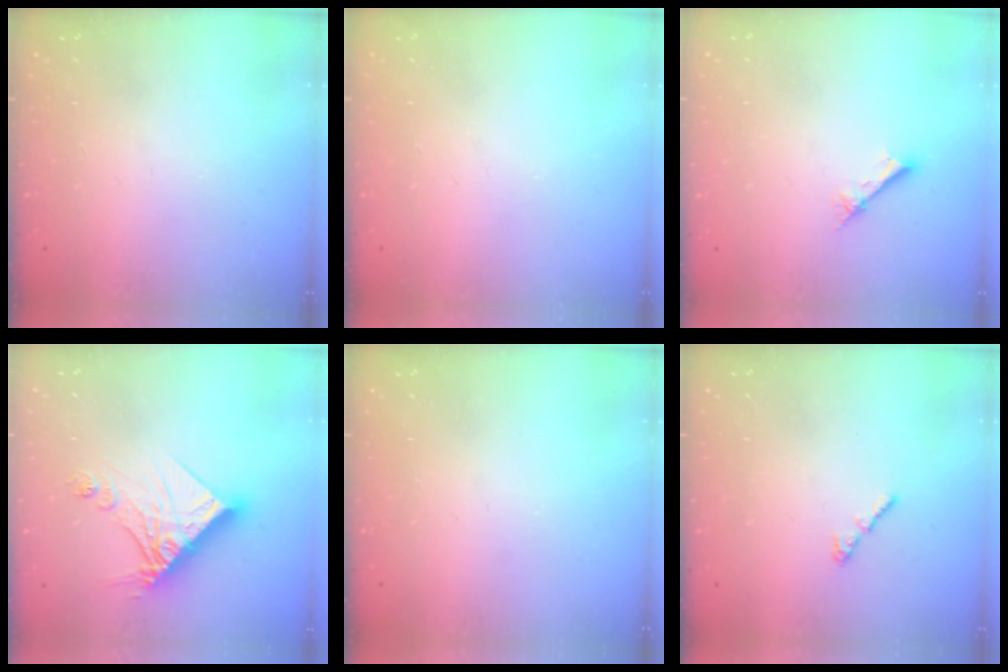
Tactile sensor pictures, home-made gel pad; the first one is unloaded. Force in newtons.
{"total": 0.0}
{"total": 2.1, "press": 2.1, "slide": 0.2}
{"total": 14.3, "press": 14.2, "slide": 1.4}
{"total": 0.0}
{"total": 1.2, "press": 1.1, "slide": 0.5}